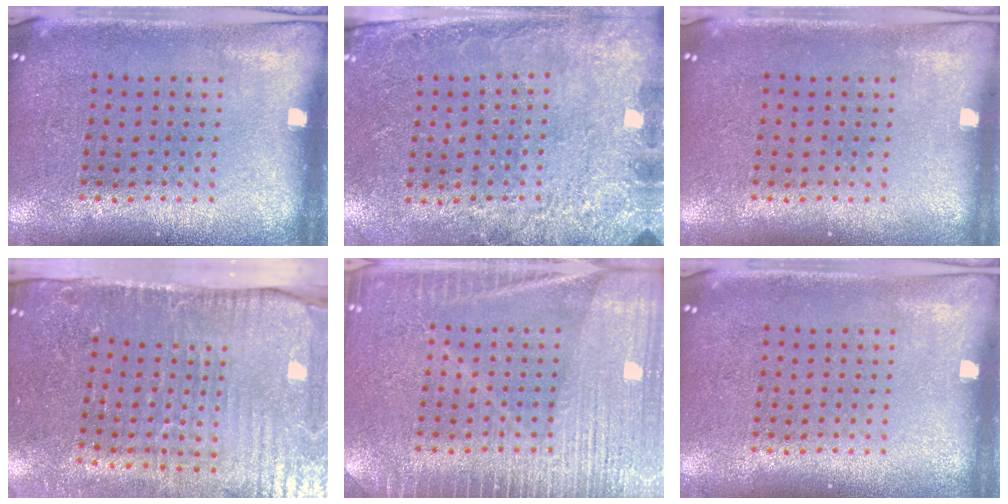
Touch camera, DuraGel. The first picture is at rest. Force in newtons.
{"total": 2.8, "press": 1.9, "slide": 2.1}
{"total": 0.0}
{"total": 4.5, "press": 3.9, "slide": 2.4}
{"total": 4.9, "press": 4.9, "slide": 0.7}
{"total": 0.0}